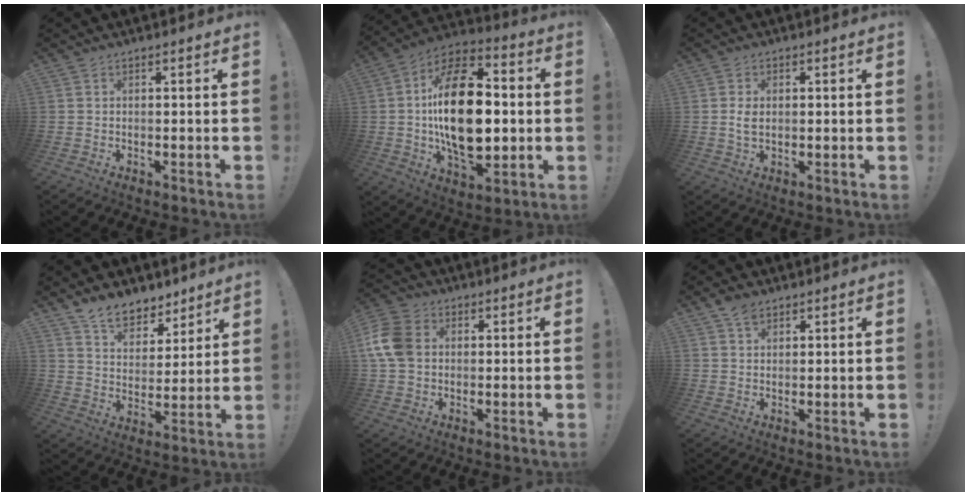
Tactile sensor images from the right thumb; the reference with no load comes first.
{"total": 26.1, "force": [0.0, 15.0, 21.4], "torque": [-0.370, 0.003, 0.002]}
{"total": 3.3, "force": [0.3, 2.1, 2.5], "torque": [-0.039, -0.004, 0.002]}
{"total": 10.5, "force": [8.5, 5.4, 3.1], "torque": [-0.058, -0.061, 0.165]}
{"total": 10.9, "force": [1.6, 8.1, 7.2], "torque": [-0.147, 0.003, 0.032]}
{"total": 4.0, "force": [2.7, 2.3, 1.8], "torque": [-0.018, -0.012, 0.047]}